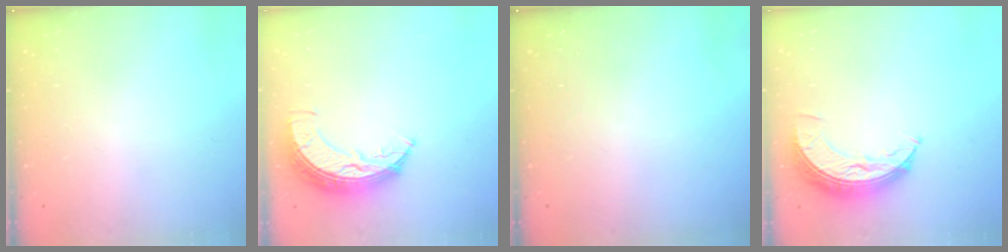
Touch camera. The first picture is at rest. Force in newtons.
{"total": 8.4, "press": 8.4, "slide": 0.7}
{"total": 0.0}
{"total": 8.7, "press": 8.7, "slide": 0.6}